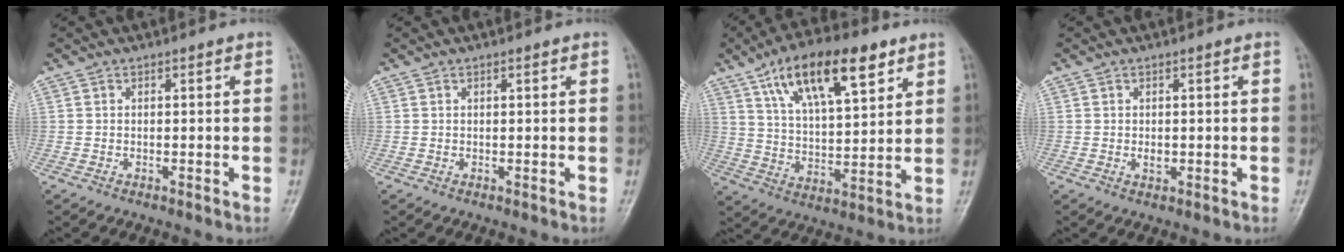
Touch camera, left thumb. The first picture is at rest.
{"total": 0.6, "force": [0.3, 0.1, 0.5], "torque": [-0.007, 0.001, 0.004]}
{"total": 17.5, "force": [9.4, 6.7, 13.1], "torque": [-0.192, -0.025, 0.164]}
{"total": 1.4, "force": [0.0, 0.9, 1.1], "torque": [-0.013, -0.001, 0.002]}